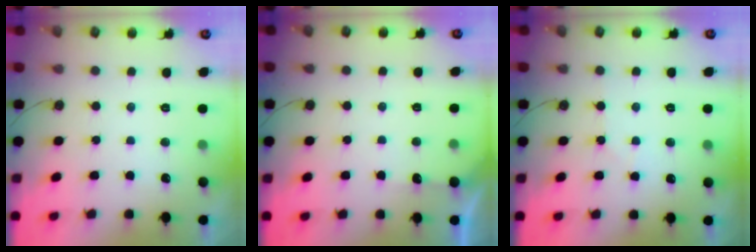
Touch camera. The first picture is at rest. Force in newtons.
{"total": 2.9, "press": 2.8, "slide": 0.4}
{"total": 3.7, "press": 3.6, "slide": 0.6}